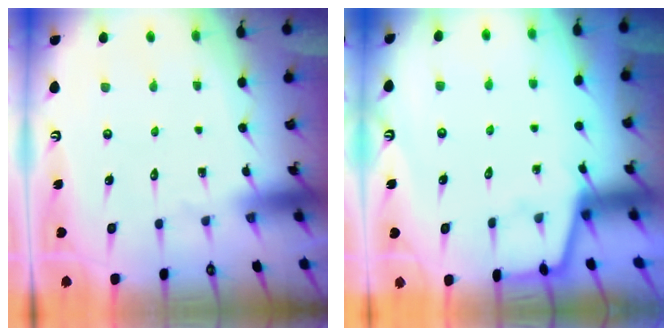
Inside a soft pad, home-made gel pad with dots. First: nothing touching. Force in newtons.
{"total": 2.3, "press": 2.3, "slide": 0.4}